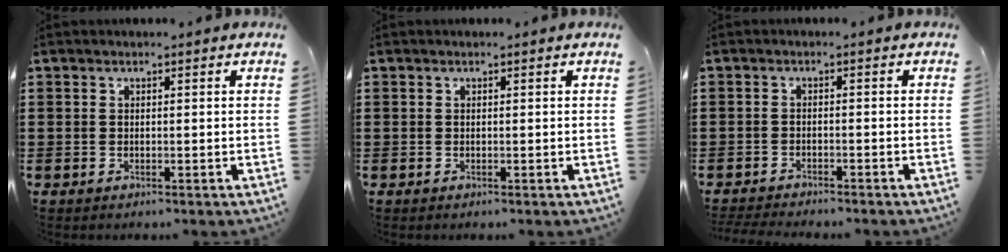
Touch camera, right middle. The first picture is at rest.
{"total": 0.0}
{"total": 2.1, "force": [-2.1, 0.0, 0.1], "torque": [-0.007, -0.001, -0.044]}